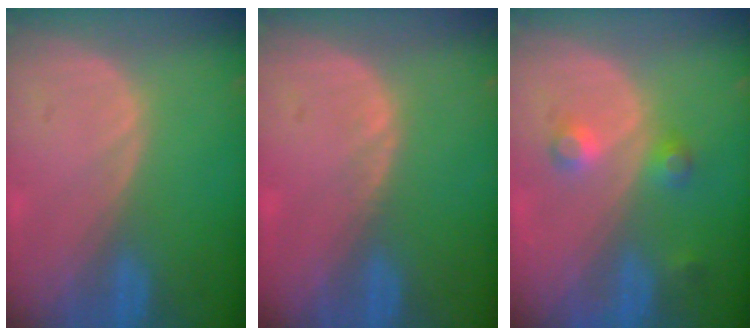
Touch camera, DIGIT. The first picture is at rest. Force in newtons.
{"total": 0.7, "press": 0.6, "slide": 0.3}
{"total": 3.6, "press": 3.4, "slide": 1.1}